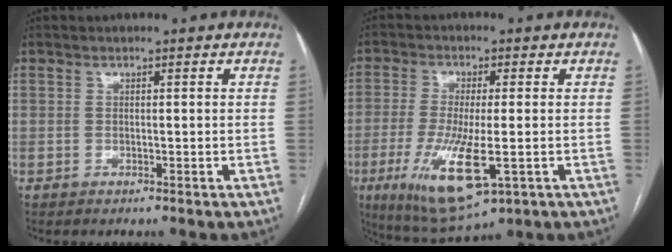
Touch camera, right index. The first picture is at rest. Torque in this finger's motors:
{"motor_torque": [1.57, -0.57, 0.75, 0.21]}